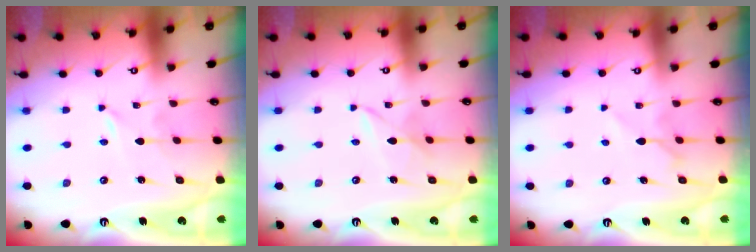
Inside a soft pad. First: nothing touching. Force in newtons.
{"total": 3.1, "press": 3.1, "slide": 0.2}
{"total": 6.4, "press": 6.3, "slide": 0.9}